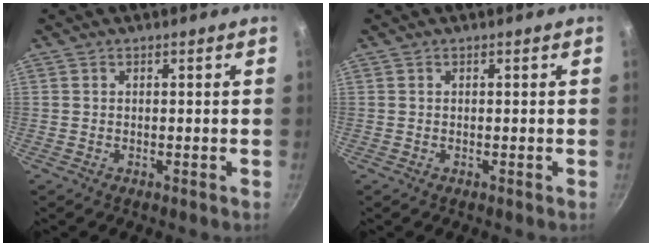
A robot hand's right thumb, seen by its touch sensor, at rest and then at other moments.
{"total": 0.0}